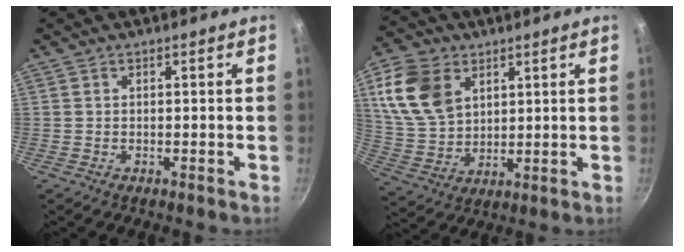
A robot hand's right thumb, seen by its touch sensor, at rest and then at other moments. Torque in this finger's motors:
{"motor_torque": [-0.08, 0.64, 1.02, 0.03, 0.11]}